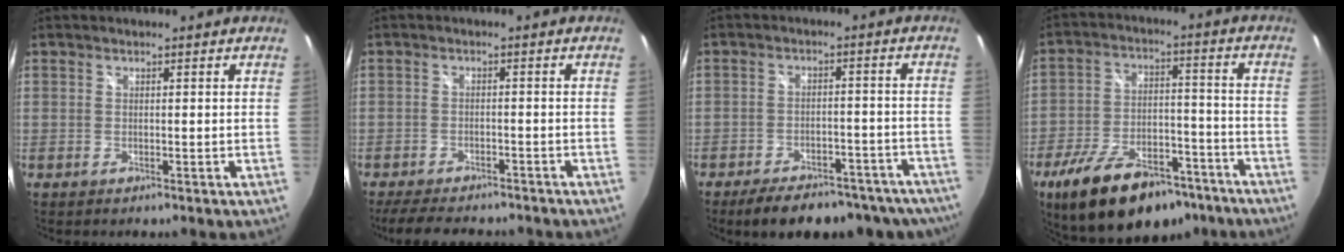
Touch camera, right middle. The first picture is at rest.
{"total": 10.0, "force": [-8.5, 3.2, 4.2], "torque": [-0.098, -0.012, -0.128]}
{"total": 20.0, "force": [-16.8, 7.5, 7.9], "torque": [-0.140, 0.016, -0.198]}
{"total": 20.5, "force": [-14.5, 9.3, 11.3], "torque": [-0.214, -0.010, -0.219]}